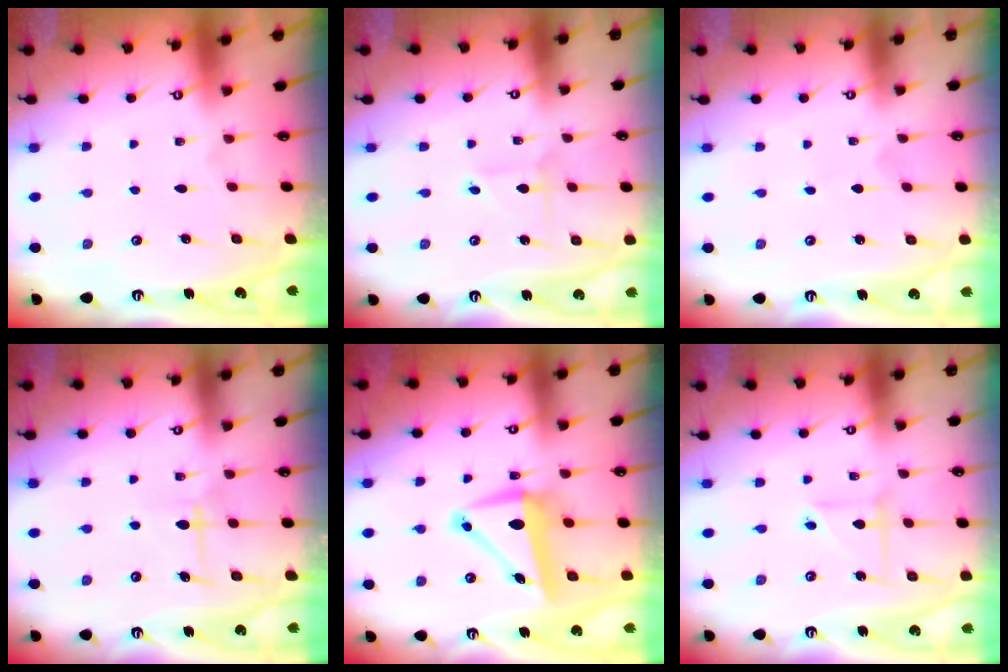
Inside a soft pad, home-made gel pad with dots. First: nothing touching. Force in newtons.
{"total": 2.5, "press": 2.4, "slide": 0.2}
{"total": 0.0}
{"total": 5.9, "press": 5.9, "slide": 0.2}
{"total": 9.7, "press": 9.3, "slide": 2.8}
{"total": 3.2, "press": 3.1, "slide": 0.3}